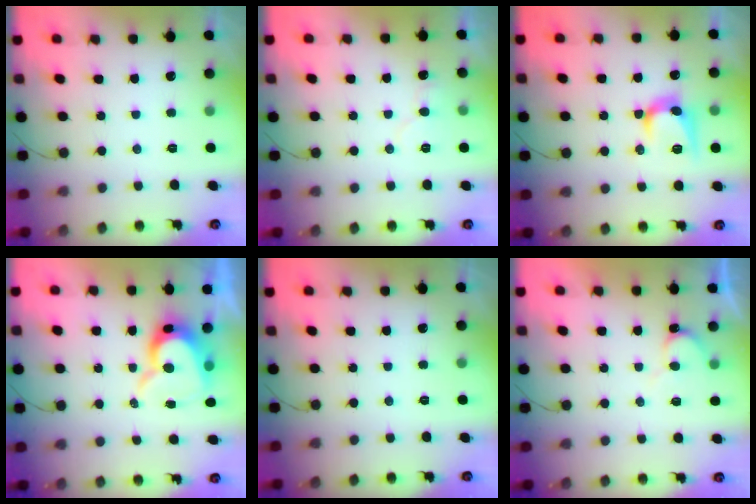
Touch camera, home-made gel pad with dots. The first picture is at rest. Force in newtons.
{"total": 5.6, "press": 5.6, "slide": 0.2}
{"total": 11.0, "press": 11.0, "slide": 0.7}
{"total": 10.9, "press": 10.9, "slide": 1.1}
{"total": 0.0}
{"total": 7.1, "press": 7.1, "slide": 0.4}